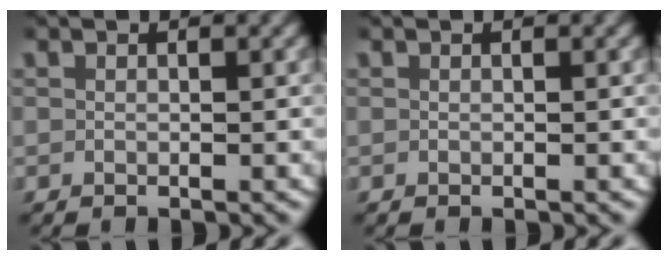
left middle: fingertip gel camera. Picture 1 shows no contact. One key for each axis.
{"total": 0.0}